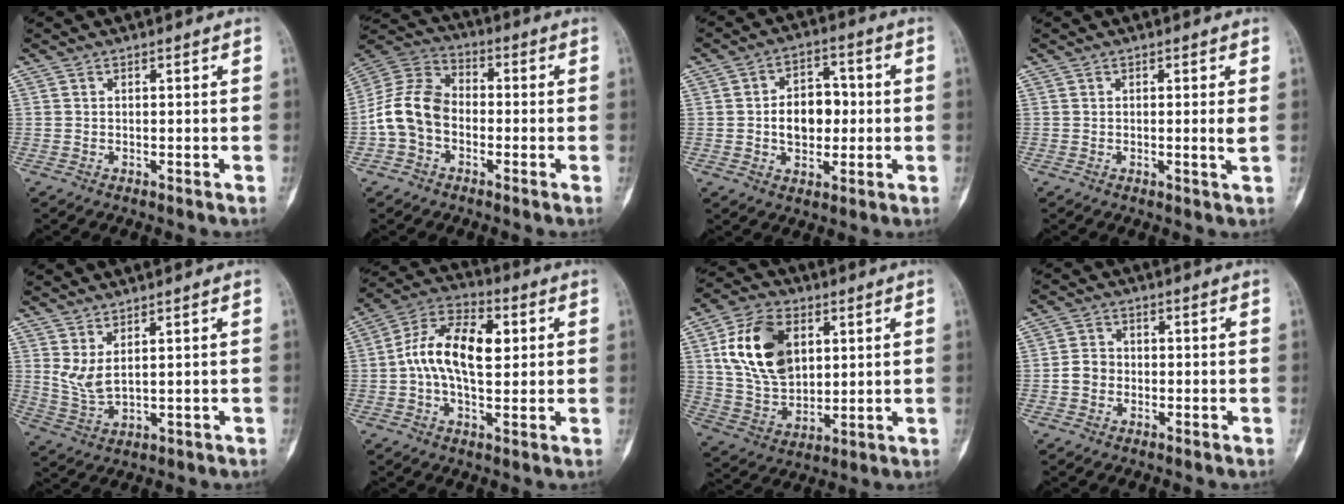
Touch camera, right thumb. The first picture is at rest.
{"total": 11.4, "force": [-2.7, 8.3, 7.4], "torque": [-0.141, 0.036, -0.065]}
{"total": 9.4, "force": [-0.3, 6.8, 6.5], "torque": [-0.069, 0.021, -0.005]}
{"total": 1.6, "force": [0.1, -0.1, 1.6], "torque": [-0.028, -0.004, 0.001]}
{"total": 4.7, "force": [2.0, 1.7, 4.0], "torque": [-0.086, -0.016, 0.054]}
{"total": 14.1, "force": [1.5, 7.8, 11.6], "torque": [-0.198, 0.026, 0.018]}
{"total": 16.5, "force": [4.7, 11.0, 11.4], "torque": [-0.187, -0.009, 0.094]}
{"total": 3.3, "force": [-1.1, 2.8, 1.5], "torque": [-0.022, 0.013, -0.027]}